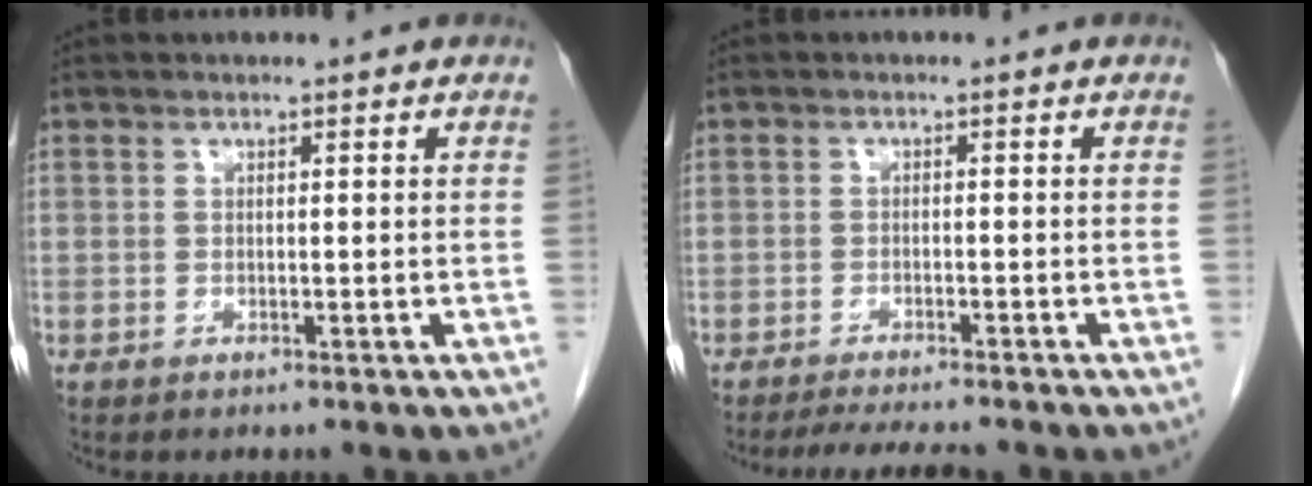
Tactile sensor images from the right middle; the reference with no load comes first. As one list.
[{"total": 6.0, "force": [-5.3, 0.4, 2.7], "torque": [-0.037, -0.015, -0.083]}]